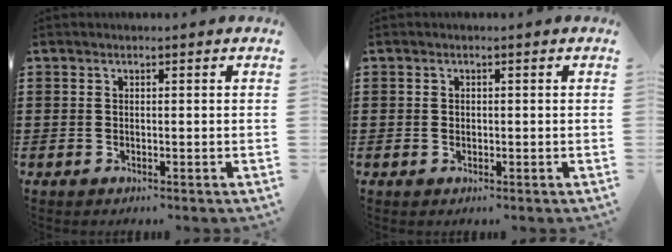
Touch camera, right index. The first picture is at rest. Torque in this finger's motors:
{"motor_torque": [0.17, 0.62, -0.01, 0.00]}